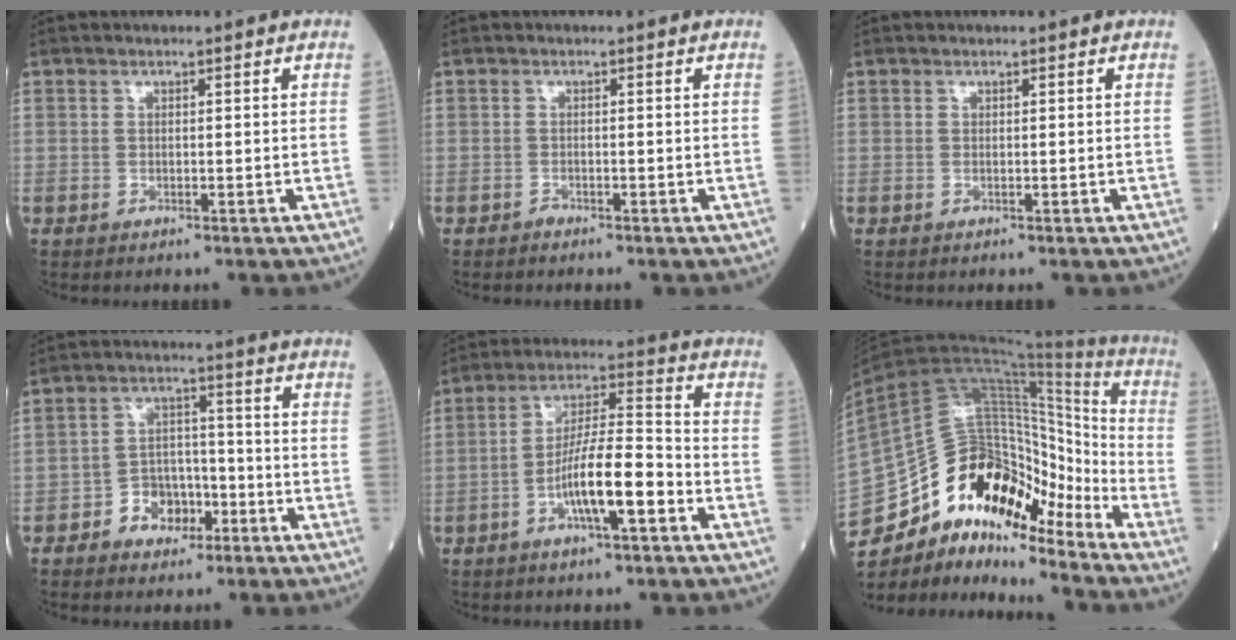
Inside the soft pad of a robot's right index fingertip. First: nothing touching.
{"total": 0.5, "force": [-0.5, 0.1, 0.1], "torque": [-0.002, -0.001, -0.012]}
{"total": 0.0}
{"total": 6.4, "force": [-3.3, 4.4, 3.1], "torque": [-0.054, 0.022, -0.055]}
{"total": 10.8, "force": [-4.1, 1.7, 9.8], "torque": [-0.181, 0.009, -0.074]}
{"total": 21.6, "force": [-15.4, 8.5, 12.6], "torque": [-0.241, 0.055, -0.262]}